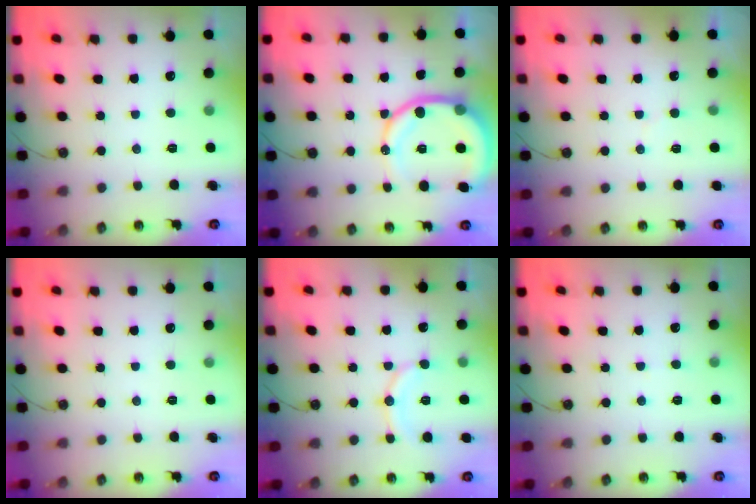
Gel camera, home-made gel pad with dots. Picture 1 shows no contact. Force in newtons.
{"total": 14.1, "press": 13.9, "slide": 2.0}
{"total": 2.7, "press": 2.6, "slide": 0.3}
{"total": 0.0}
{"total": 11.8, "press": 11.4, "slide": 3.1}
{"total": 3.9, "press": 3.8, "slide": 0.4}